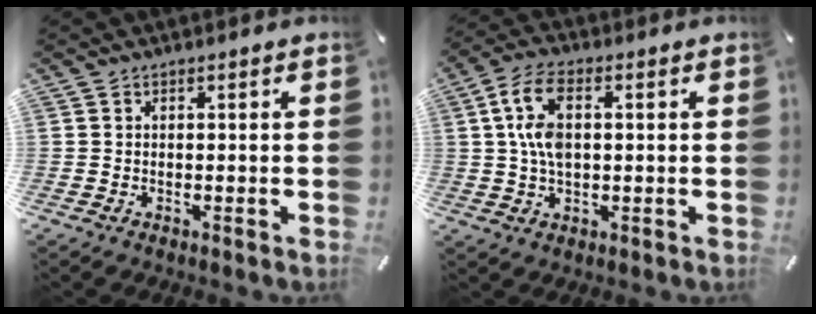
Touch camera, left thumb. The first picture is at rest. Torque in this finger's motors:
{"motor_torque": [0.33, 1.29, 0.93, -0.91, 0.25]}